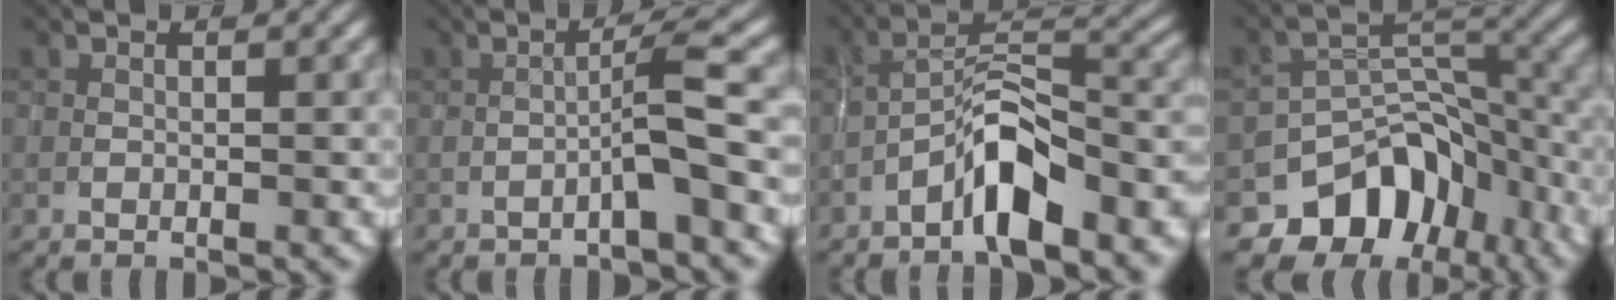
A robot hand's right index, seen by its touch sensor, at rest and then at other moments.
{"total": 2.9, "force": [-1.1, -0.1, 2.7], "torque": [-0.048, 0.018, -0.026]}
{"total": 8.5, "force": [-4.9, 3.0, 6.3], "torque": [-0.101, 0.020, -0.089]}
{"total": 9.7, "force": [-6.0, 6.6, 3.8], "torque": [-0.040, 0.002, -0.097]}